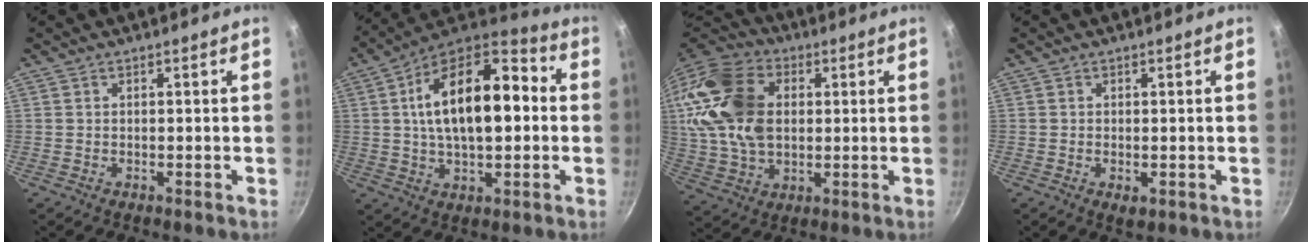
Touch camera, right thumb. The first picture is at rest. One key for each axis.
{"total": 20.9, "fx": 2.1, "fy": 10.5, "fz": 17.9, "tx": -0.278, "ty": 0.030, "tz": 0.025}
{"total": 25.0, "fx": 4.4, "fy": 17.0, "fz": 17.8, "tx": -0.401, "ty": 0.024, "tz": 0.083}
{"total": 1.7, "fx": -0.4, "fy": 0.9, "fz": 1.4, "tx": -0.021, "ty": -0.004, "tz": -0.003}